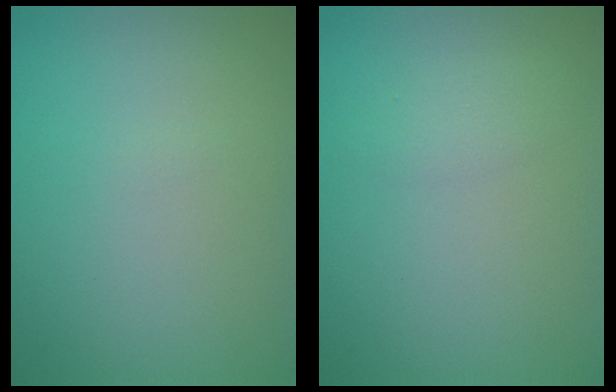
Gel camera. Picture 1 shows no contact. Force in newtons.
{"total": 1.2, "press": 1.2, "slide": 0.1}